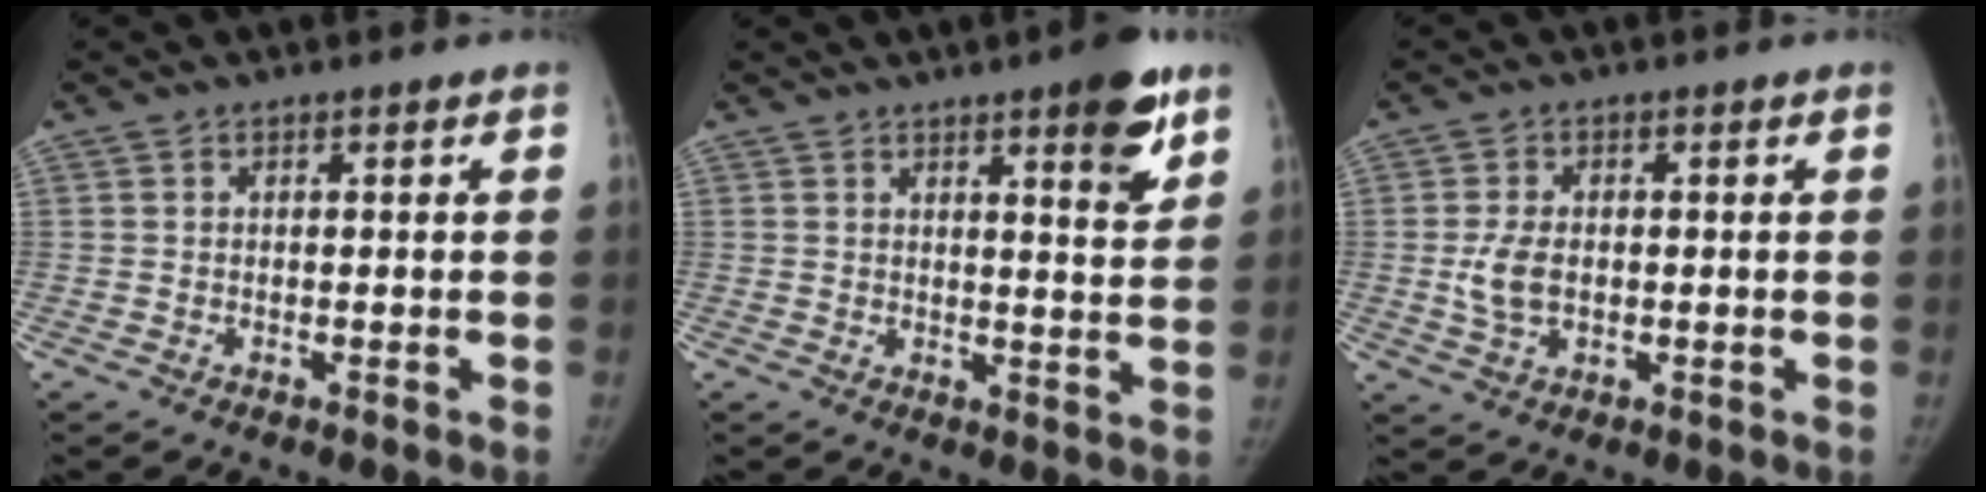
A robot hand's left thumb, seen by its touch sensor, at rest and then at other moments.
{"total": 8.5, "force": [5.0, 1.9, 6.6], "torque": [-0.069, -0.027, 0.064]}
{"total": 5.4, "force": [-0.1, 3.6, 4.0], "torque": [-0.077, 0.001, 0.002]}